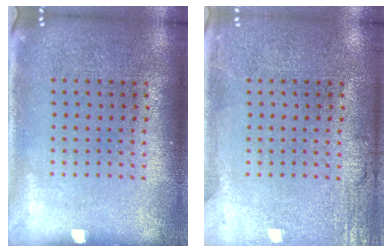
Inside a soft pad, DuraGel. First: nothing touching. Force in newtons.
{"total": 2.6, "press": 2.6, "slide": 0.3}